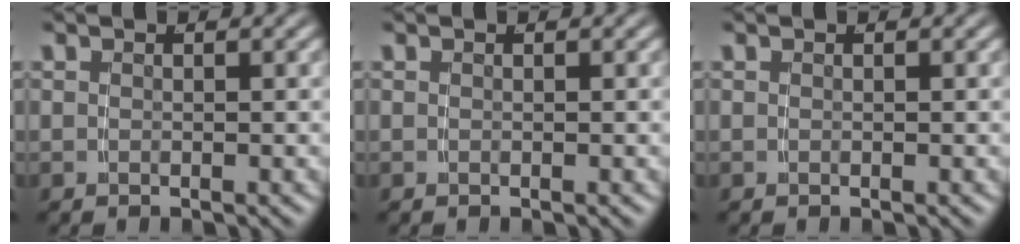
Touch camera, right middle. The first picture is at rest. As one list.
[{"total": 0.0}, {"total": 0.0}]